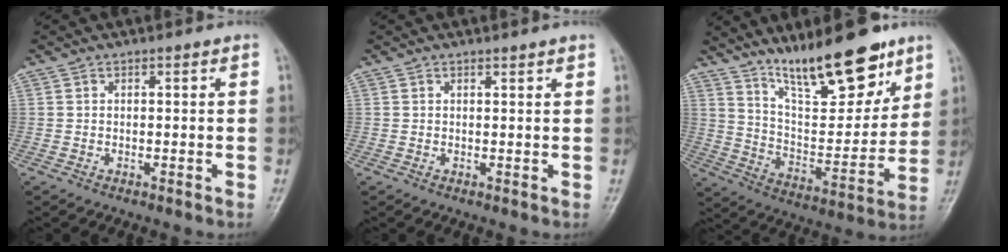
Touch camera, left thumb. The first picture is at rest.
{"total": 0.7, "force": [0.6, -0.1, 0.2], "torque": [0.000, -0.006, 0.013]}
{"total": 18.9, "force": [13.5, 5.7, 11.9], "torque": [-0.141, -0.085, 0.233]}